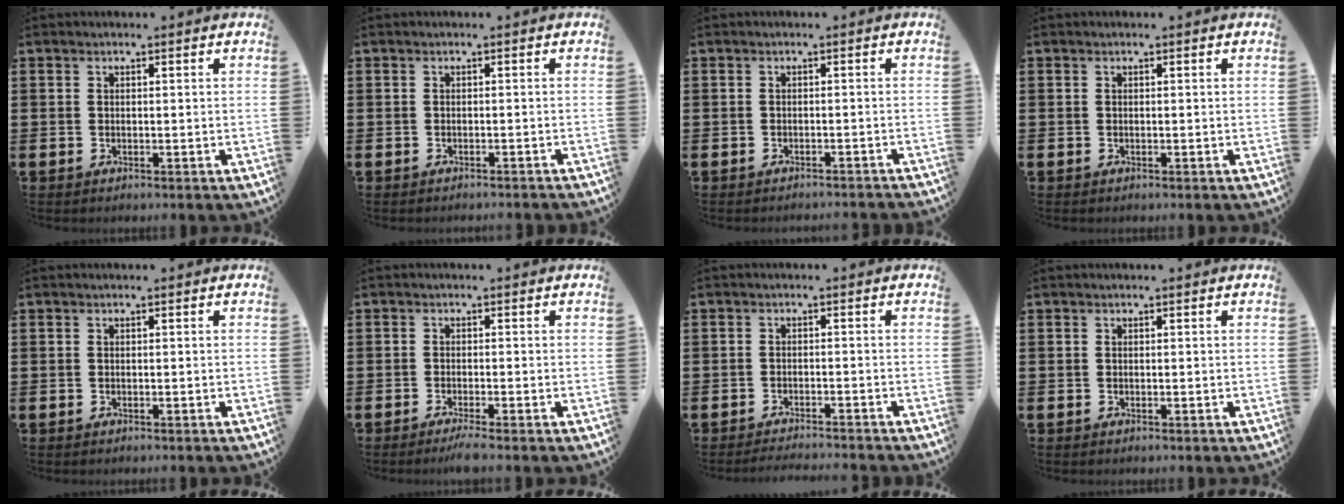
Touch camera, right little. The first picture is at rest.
{"total": 0.5, "force": [-0.5, -0.1, 0.0], "torque": [0.000, 0.000, -0.011]}
{"total": 0.8, "force": [-0.8, -0.2, 0.0], "torque": [0.000, 0.001, -0.016]}
{"total": 0.0}
{"total": 0.0}
{"total": 1.6, "force": [-1.0, 0.0, 1.2], "torque": [-0.019, -0.001, -0.018]}
{"total": 1.4, "force": [-1.4, -0.2, 0.1], "torque": [-0.003, 0.003, -0.027]}
{"total": 0.0}